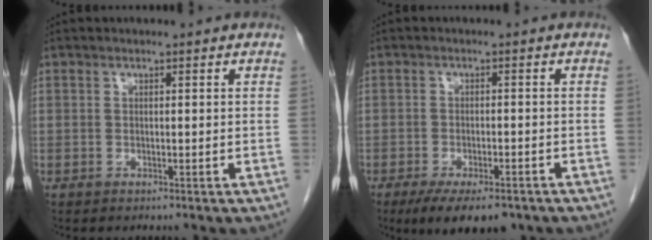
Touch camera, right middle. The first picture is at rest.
{"total": 9.3, "force": [-6.7, 3.1, 5.6], "torque": [-0.080, -0.010, -0.099]}